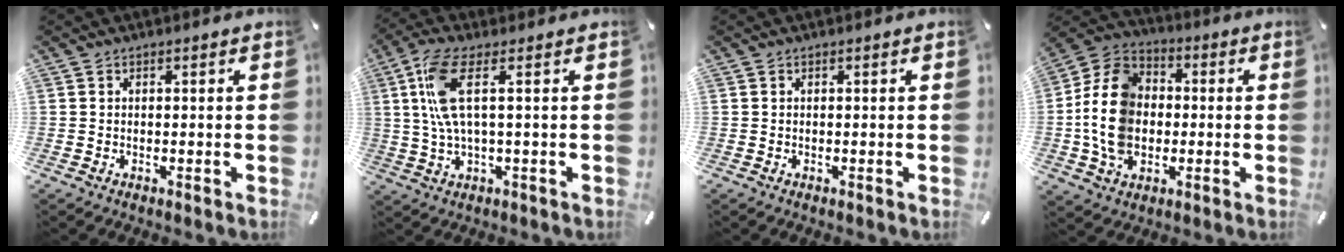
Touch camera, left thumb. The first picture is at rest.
{"total": 9.6, "force": [1.9, 2.9, 8.9], "torque": [-0.191, -0.009, 0.031]}
{"total": 0.0}
{"total": 14.5, "force": [-1.7, 11.7, 8.3], "torque": [-0.200, 0.021, -0.032]}